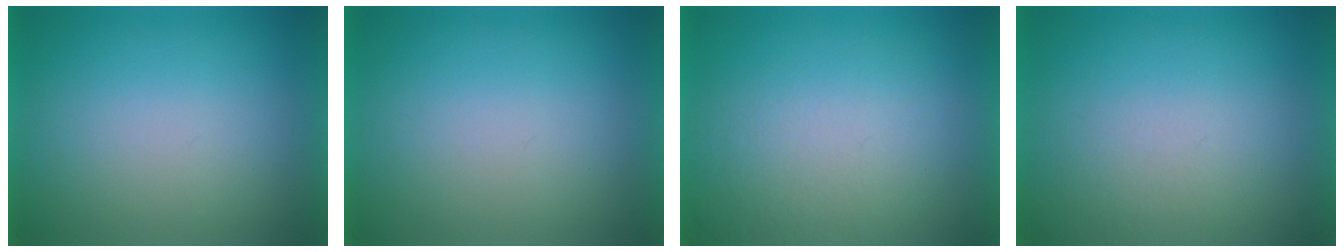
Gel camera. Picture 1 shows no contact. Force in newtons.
{"total": 0.0}
{"total": 4.2}
{"total": 3.4}